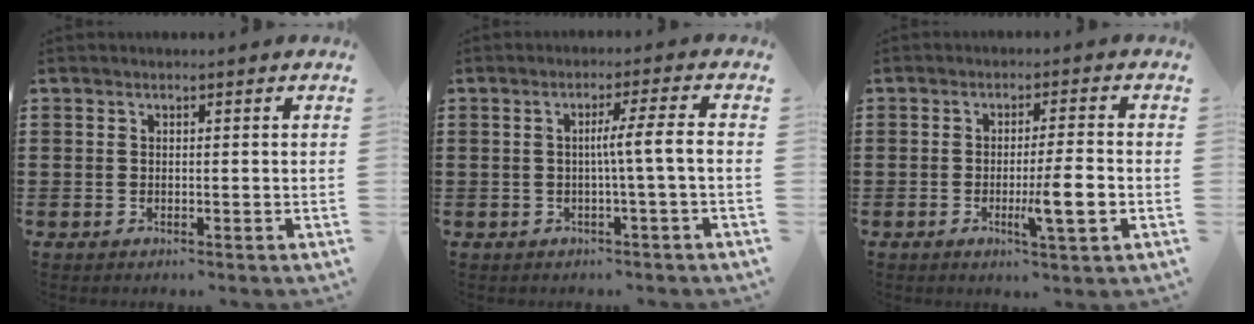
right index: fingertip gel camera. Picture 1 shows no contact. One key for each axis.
{"total": 4.3, "fx": -0.5, "fy": -0.7, "fz": 4.3, "tx": -0.077, "ty": -0.007, "tz": -0.015}
{"total": 6.7, "fx": -1.8, "fy": 0.4, "fz": 6.5, "tx": -0.110, "ty": -0.013, "tz": -0.030}